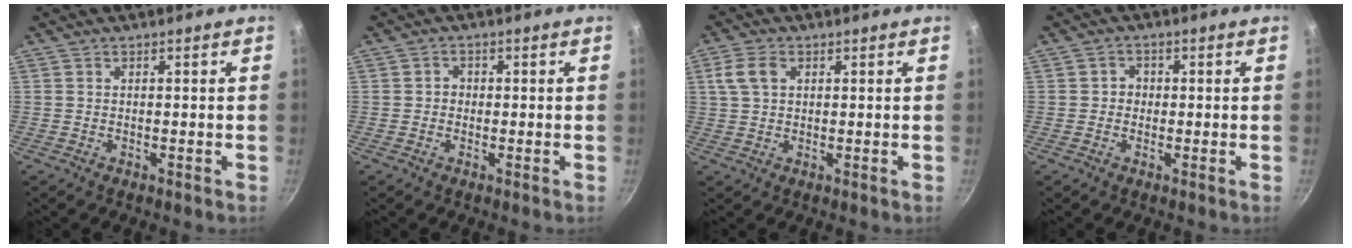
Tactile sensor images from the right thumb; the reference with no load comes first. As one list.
[{"total": 1.7, "force": [-0.3, 1.5, 0.7], "torque": [-0.005, 0.005, -0.007]}, {"total": 5.0, "force": [1.5, 3.4, 3.4], "torque": [-0.062, 0.007, 0.025]}, {"total": 2.2, "force": [-0.2, 2.0, 0.8], "torque": [0.001, 0.006, -0.006]}]